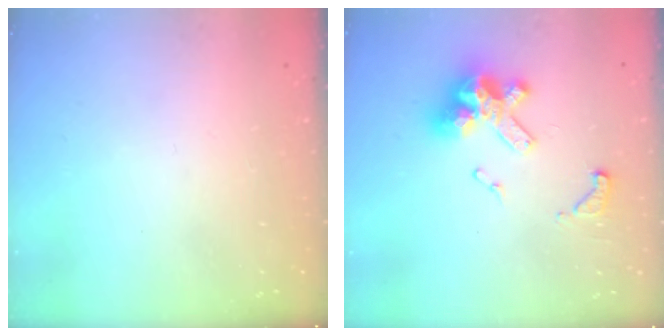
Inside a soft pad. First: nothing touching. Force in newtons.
{"total": 13.5, "press": 13.4, "slide": 1.8}